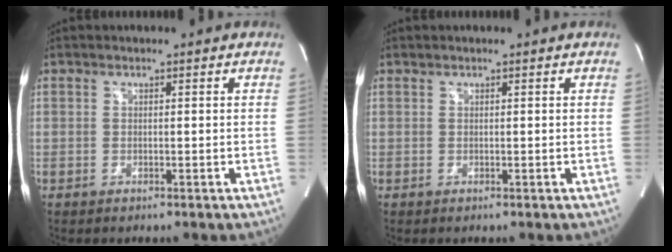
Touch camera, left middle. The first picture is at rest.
{"total": 0.0}